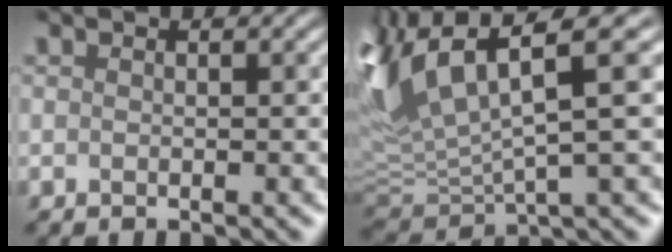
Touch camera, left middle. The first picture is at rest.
{"total": 9.2, "force": [5.6, 2.8, 6.8], "torque": [-0.163, 0.002, 0.105]}